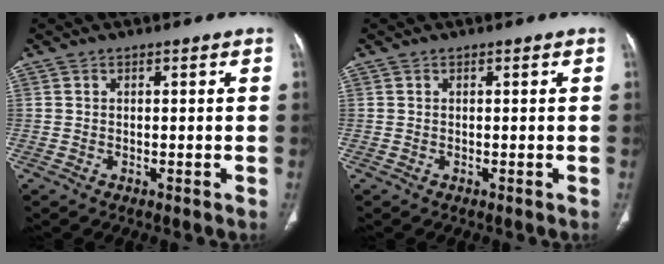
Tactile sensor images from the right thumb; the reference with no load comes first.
{"total": 0.0}